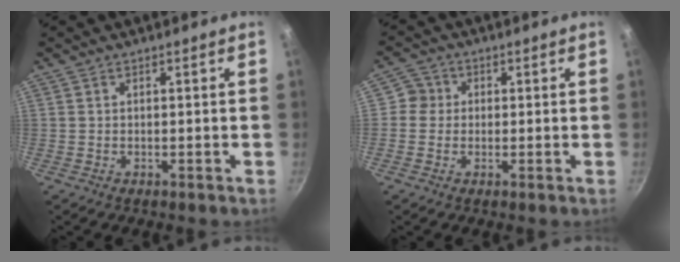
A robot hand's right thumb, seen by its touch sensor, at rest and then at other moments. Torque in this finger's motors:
{"motor_torque": [0.21, -0.01, -0.31, 0.22, -0.03]}